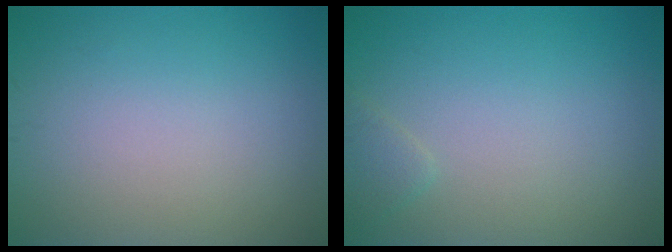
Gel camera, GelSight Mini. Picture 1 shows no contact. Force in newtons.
{"total": 1.0, "press": 1.0, "slide": 0.0}